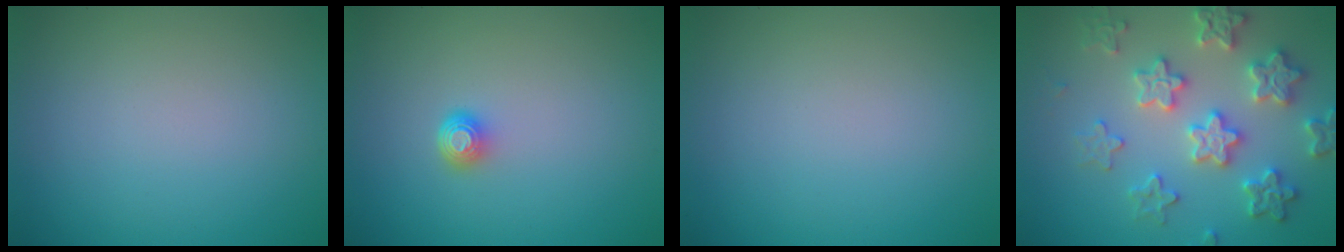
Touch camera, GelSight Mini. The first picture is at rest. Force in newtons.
{"total": 1.4, "press": 1.1, "slide": 1.0}
{"total": 0.0}
{"total": 5.9, "press": 5.8, "slide": 1.2}